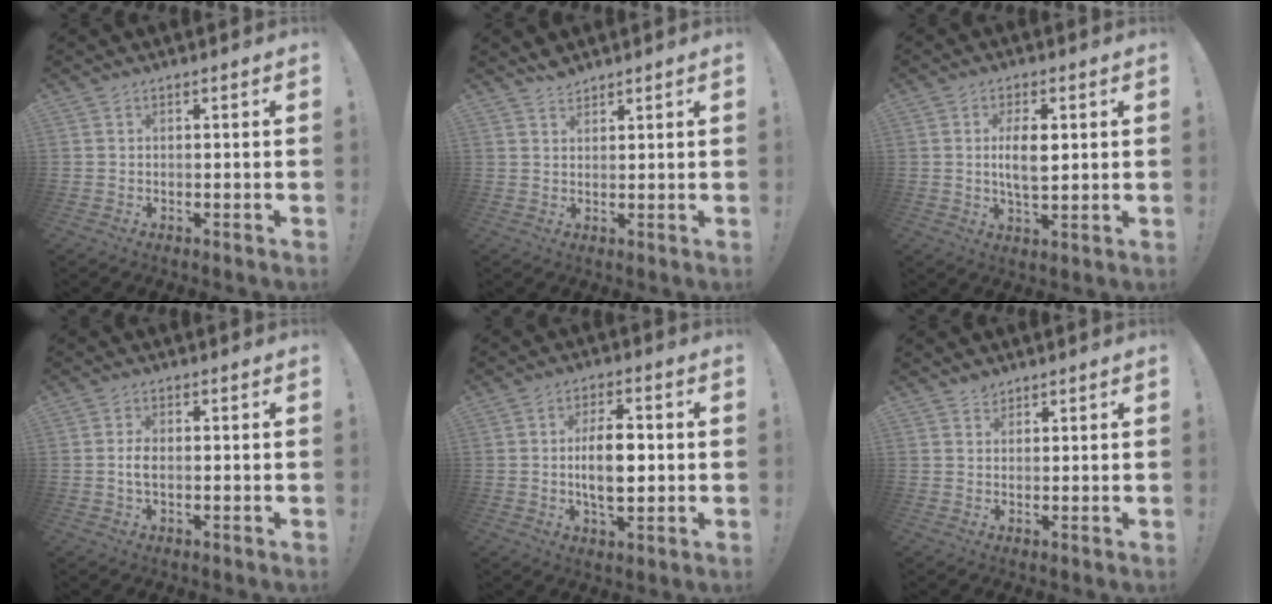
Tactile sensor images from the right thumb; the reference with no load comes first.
{"total": 2.7, "force": [2.5, 0.7, 0.5], "torque": [-0.002, -0.017, 0.046]}
{"total": 7.5, "force": [1.1, 3.4, 6.6], "torque": [-0.122, -0.004, 0.013]}
{"total": 3.2, "force": [-0.3, 1.6, 2.8], "torque": [-0.049, 0.001, -0.009]}
{"total": 10.9, "force": [-0.1, 5.3, 9.5], "torque": [-0.168, -0.002, -0.009]}
{"total": 2.2, "force": [1.7, 1.3, 0.3], "torque": [0.008, -0.012, 0.030]}